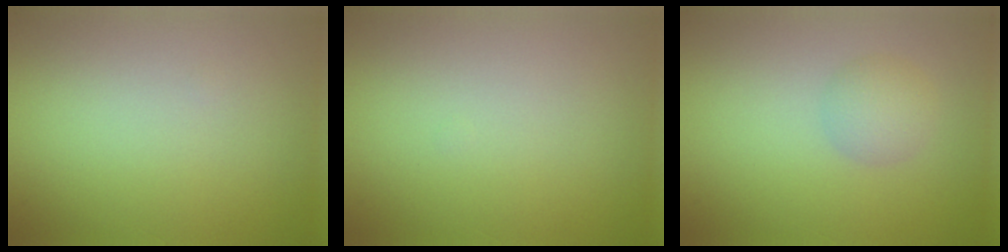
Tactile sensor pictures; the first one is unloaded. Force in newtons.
{"total": 0.0}
{"total": 2.1, "press": 2.1, "slide": 0.1}